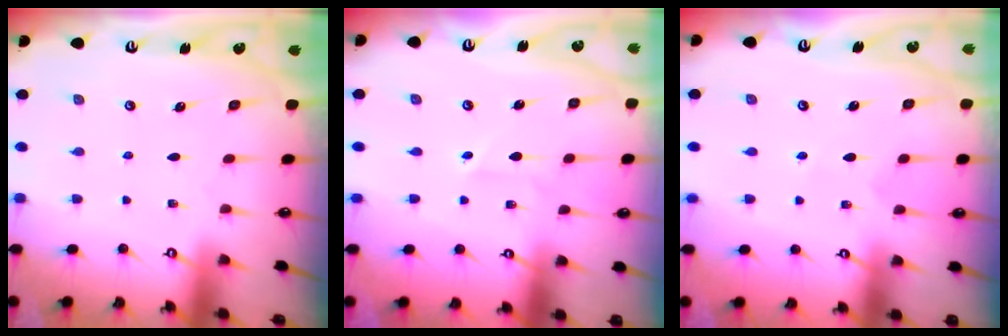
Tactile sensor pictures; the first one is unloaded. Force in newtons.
{"total": 2.3, "press": 2.3, "slide": 0.1}
{"total": 3.2, "press": 3.2, "slide": 0.4}